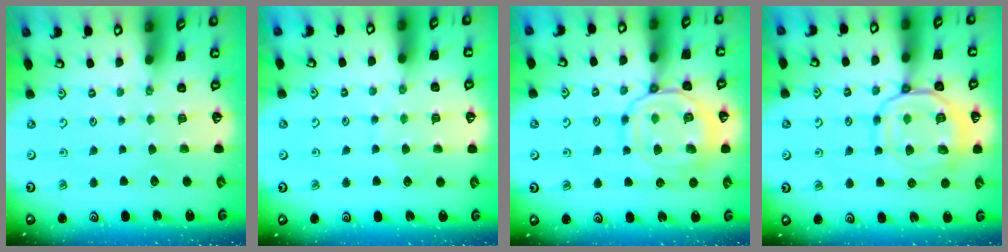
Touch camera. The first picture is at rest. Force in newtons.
{"total": 5.0, "press": 4.9, "slide": 0.4}
{"total": 14.7, "press": 14.6, "slide": 1.4}
{"total": 13.8, "press": 13.8, "slide": 1.5}